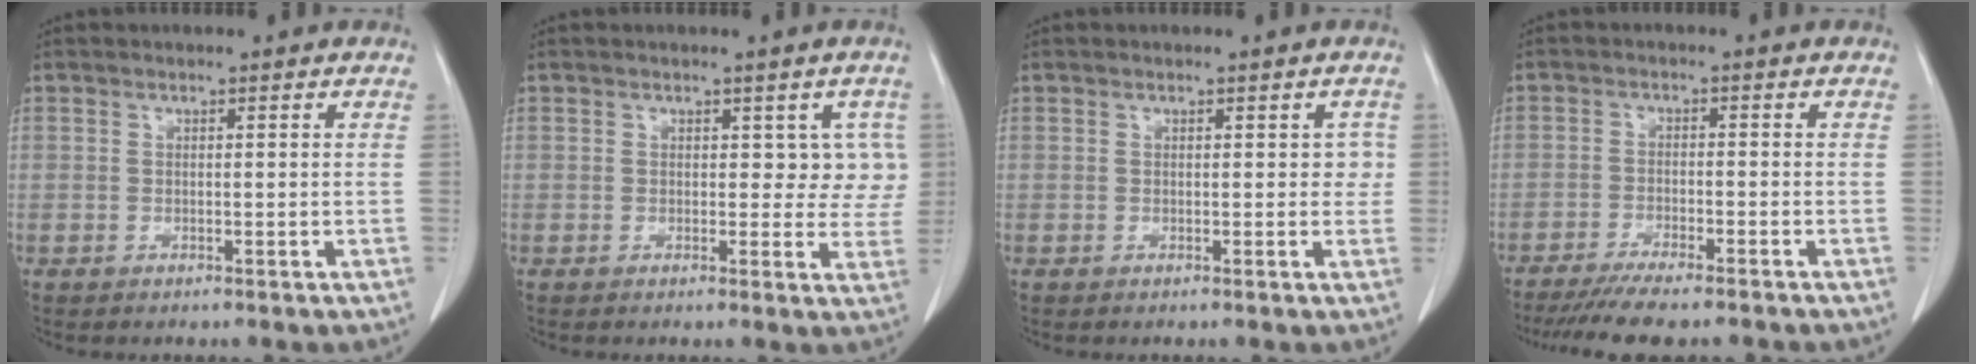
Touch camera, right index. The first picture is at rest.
{"total": 4.1, "force": [1.3, 2.7, 2.7], "torque": [-0.005, 0.007, 0.012]}
{"total": 1.8, "force": [0.3, 1.3, 1.1], "torque": [-0.002, 0.011, 0.001]}
{"total": 9.6, "force": [-8.2, 0.8, 4.8], "torque": [-0.069, -0.021, -0.129]}